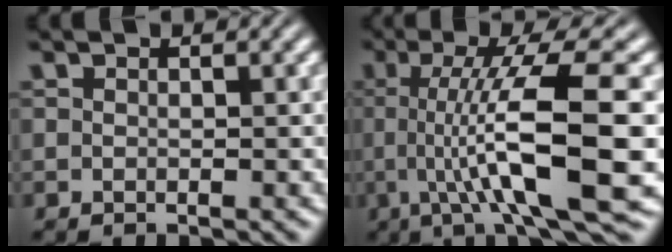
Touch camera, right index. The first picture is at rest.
{"total": 10.4, "force": [-0.1, 1.8, 10.2], "torque": [-0.154, -0.007, 0.007]}